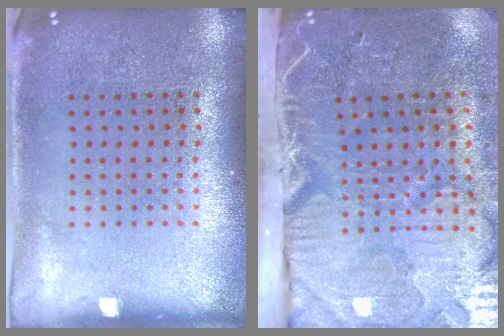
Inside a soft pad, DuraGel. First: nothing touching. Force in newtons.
{"total": 5.4, "press": 4.5, "slide": 3.1}